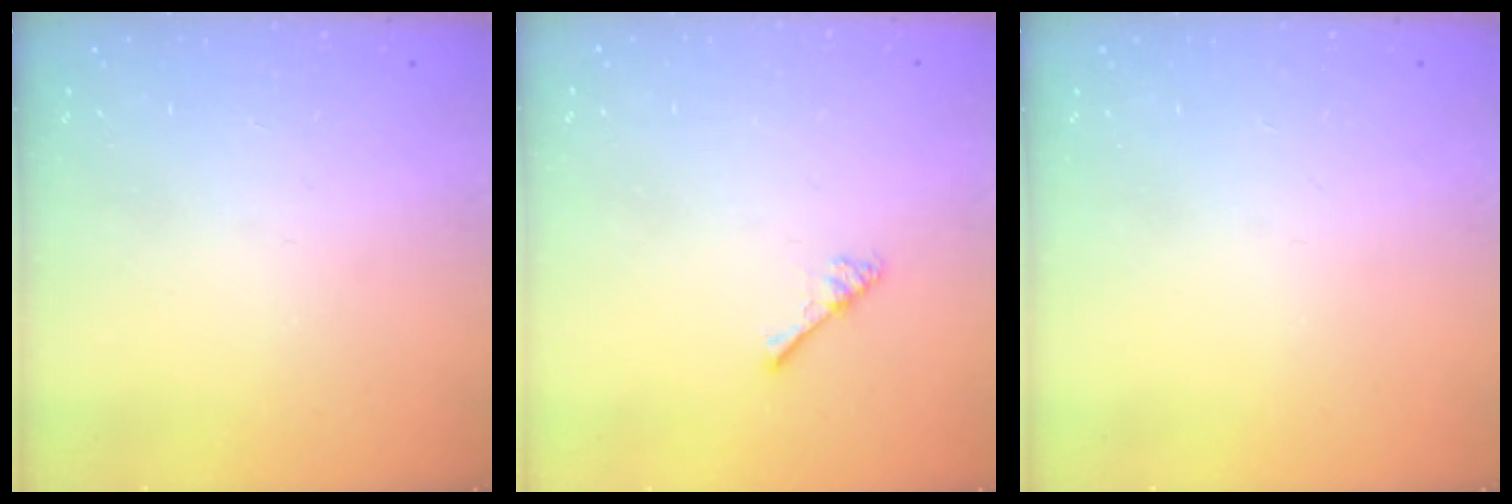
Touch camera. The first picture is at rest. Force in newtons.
{"total": 2.5, "press": 2.5, "slide": 0.4}
{"total": 0.0}